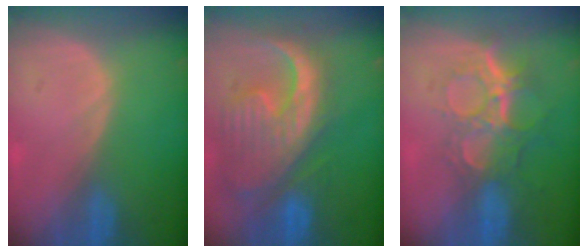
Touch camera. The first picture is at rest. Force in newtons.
{"total": 13.0, "press": 11.2, "slide": 6.6}
{"total": 9.5, "press": 8.0, "slide": 5.1}